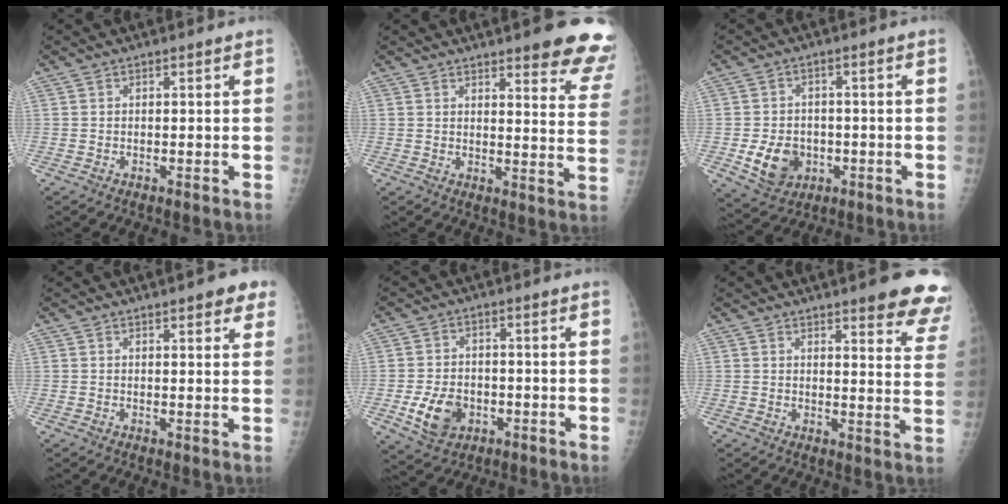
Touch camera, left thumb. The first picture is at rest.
{"total": 14.8, "force": [10.9, 3.3, 9.4], "torque": [-0.077, -0.059, 0.113]}
{"total": 8.2, "force": [-2.3, 6.5, 4.4], "torque": [-0.051, 0.005, -0.029]}
{"total": 5.6, "force": [3.4, 1.7, 4.2], "torque": [-0.032, -0.009, 0.036]}
{"total": 7.7, "force": [-2.6, 5.7, 4.6], "torque": [-0.069, 0.007, -0.038]}
{"total": 13.7, "force": [10.0, 3.1, 8.9], "torque": [-0.071, -0.051, 0.101]}